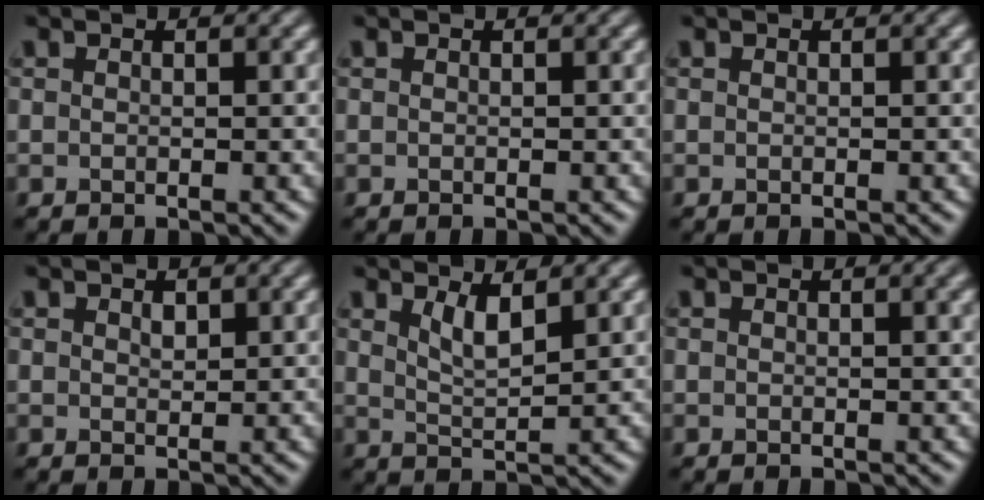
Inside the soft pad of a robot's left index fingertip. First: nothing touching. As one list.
[{"total": 0.0}, {"total": 0.0}, {"total": 0.9, "force": [0.5, 0.5, 0.5], "torque": [-0.008, -0.001, 0.010]}, {"total": 2.4, "force": [1.5, 0.6, 1.8], "torque": [-0.032, -0.008, 0.031]}, {"total": 1.2, "force": [0.5, 0.3, 1.0], "torque": [-0.011, 0.004, 0.006]}]